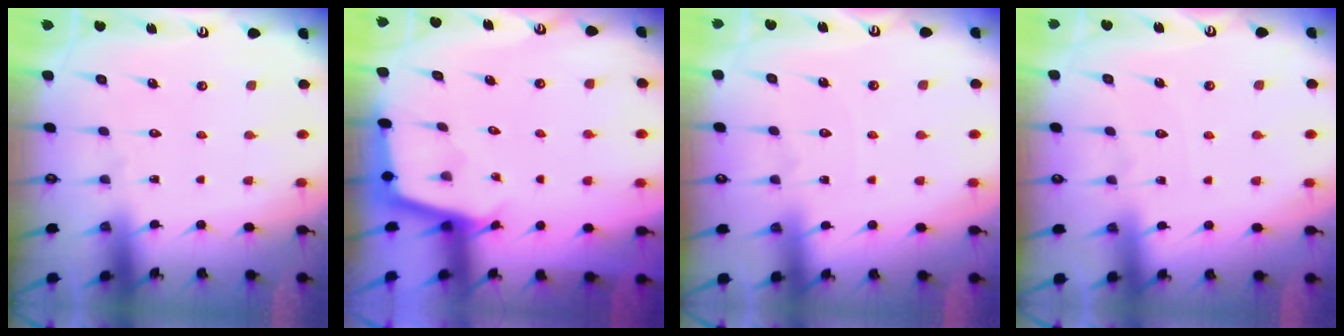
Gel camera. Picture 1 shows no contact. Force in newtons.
{"total": 2.3, "press": 2.3, "slide": 0.2}
{"total": 2.9, "press": 2.9, "slide": 0.4}
{"total": 3.3, "press": 3.3, "slide": 0.5}